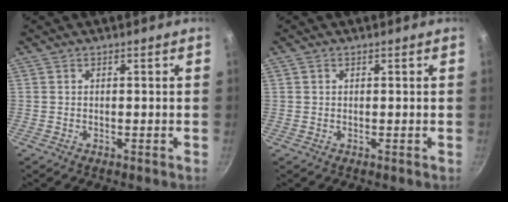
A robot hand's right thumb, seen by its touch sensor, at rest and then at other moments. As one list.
[{"total": 0.6, "force": [0.2, 0.5, 0.2], "torque": [-0.003, 0.004, 0.003]}]